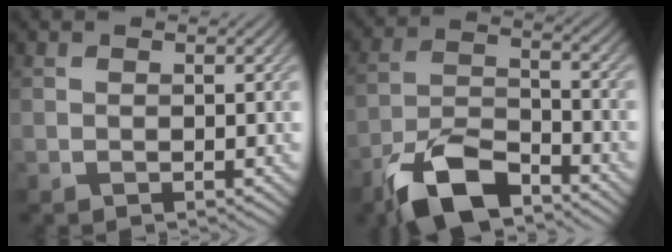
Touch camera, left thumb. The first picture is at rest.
{"total": 10.5, "force": [-7.5, 4.0, 6.2], "torque": [-0.113, -0.003, -0.158]}